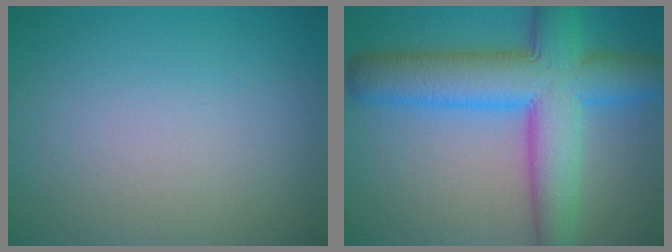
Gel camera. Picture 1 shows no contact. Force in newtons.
{"total": 10.1, "press": 10.1, "slide": 0.3}